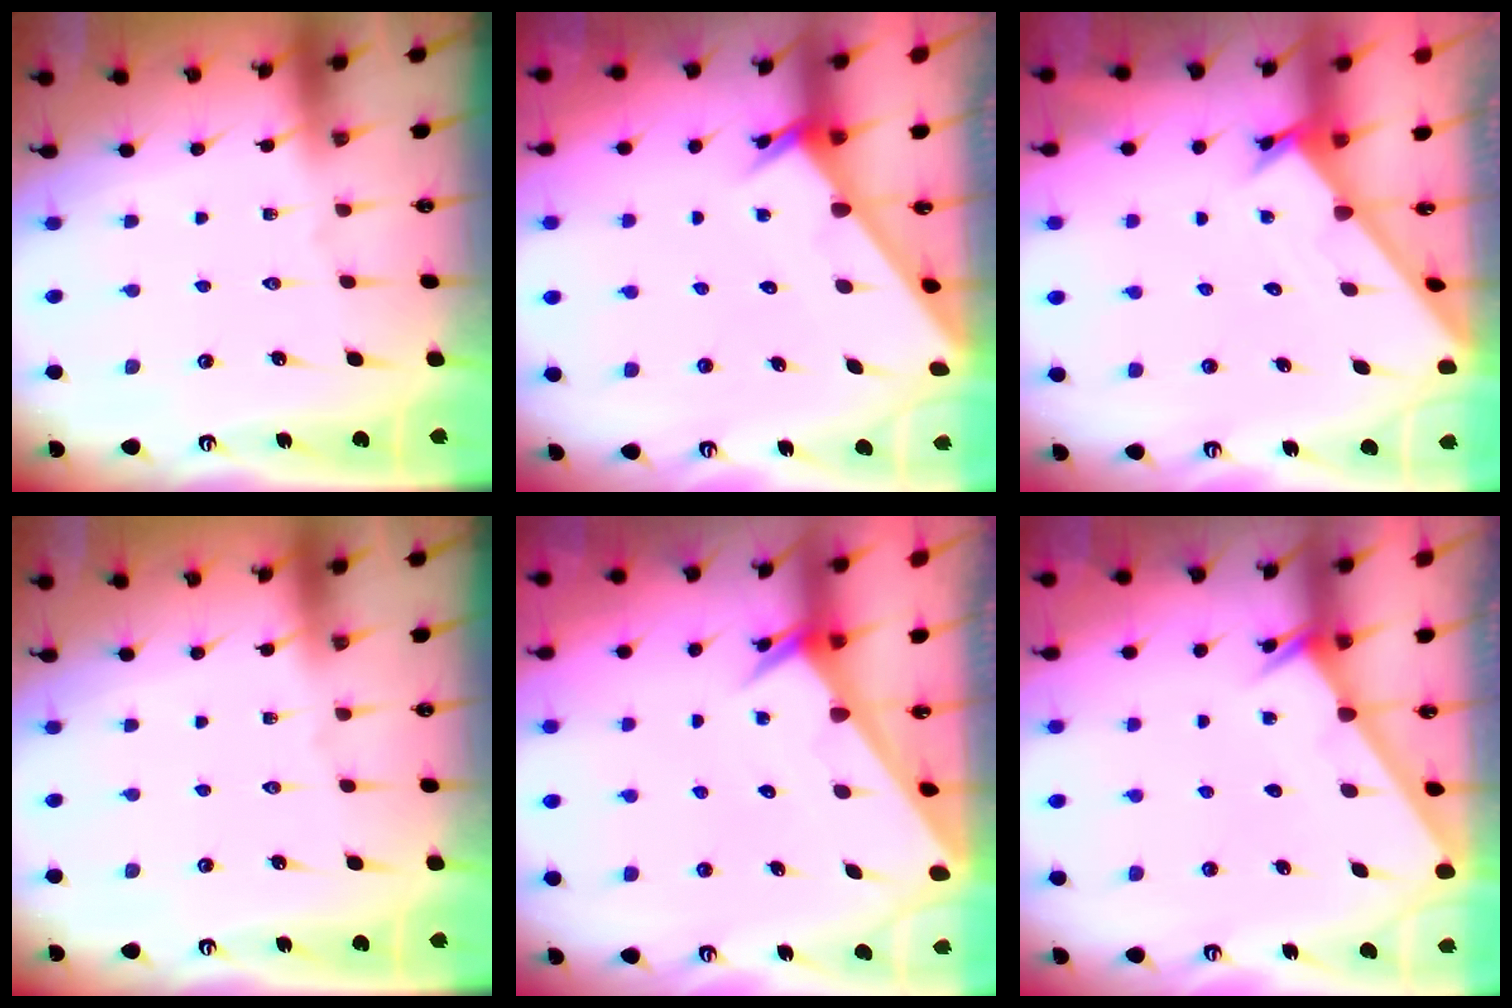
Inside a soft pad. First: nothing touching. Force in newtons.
{"total": 3.9, "press": 3.9, "slide": 0.2}
{"total": 1.6, "press": 1.5, "slide": 0.1}
{"total": 0.0}
{"total": 2.7, "press": 2.7, "slide": 0.1}
{"total": 2.1, "press": 2.1, "slide": 0.1}